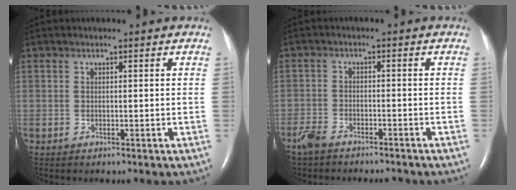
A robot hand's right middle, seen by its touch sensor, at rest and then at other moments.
{"total": 6.4, "force": [-5.5, 2.0, 2.5], "torque": [-0.045, -0.011, -0.089]}